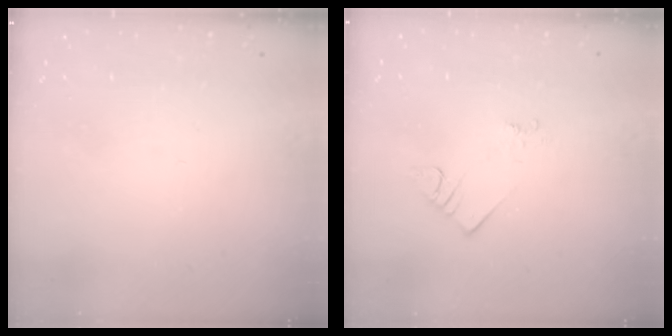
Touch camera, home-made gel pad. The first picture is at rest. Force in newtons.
{"total": 2.1, "press": 2.0, "slide": 0.5}